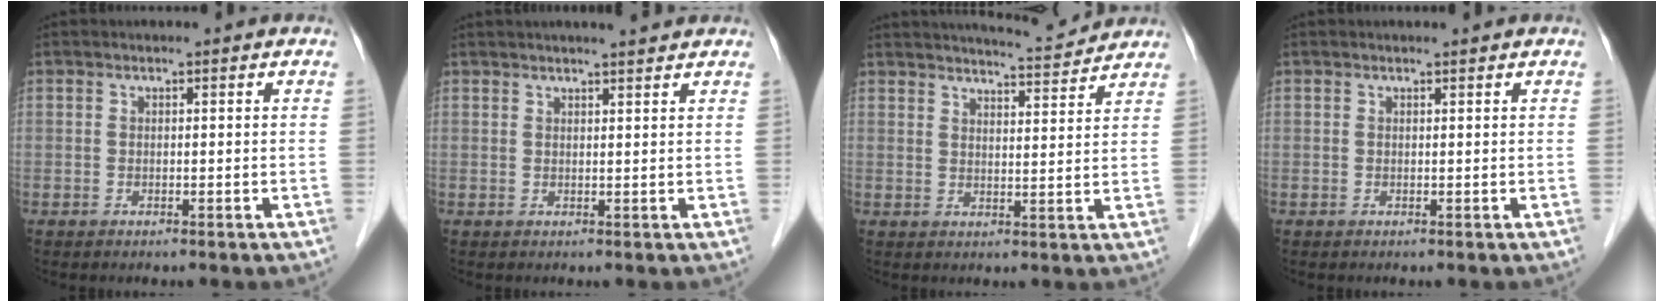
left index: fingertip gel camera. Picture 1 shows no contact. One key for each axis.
{"total": 4.9, "fx": 4.4, "fy": 0.1, "fz": 2.2, "tx": -0.032, "ty": 0.018, "tz": 0.056}
{"total": 8.3, "fx": 8.1, "fy": 0.1, "fz": 1.8, "tx": -0.035, "ty": 0.004, "tz": 0.111}
{"total": 0.7, "fx": 0.6, "fy": -0.1, "fz": 0.3, "tx": -0.007, "ty": 0.003, "tz": 0.011}